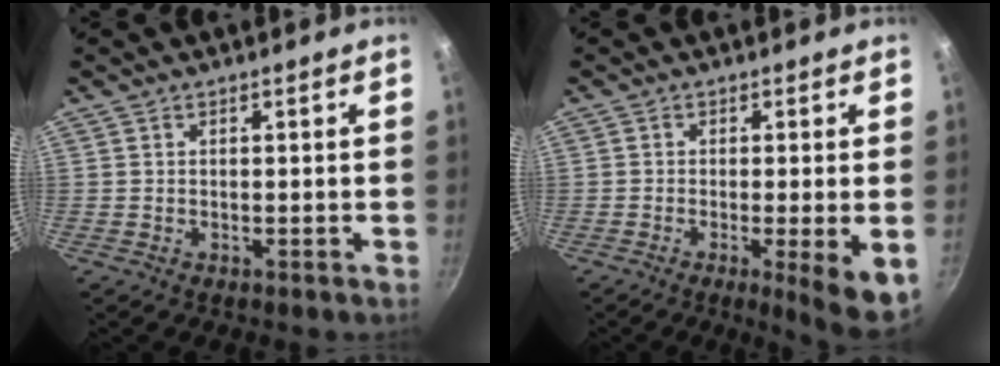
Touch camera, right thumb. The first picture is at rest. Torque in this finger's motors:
{"motor_torque": [-0.04, 0.19, 0.27, 0.26, 0.13]}